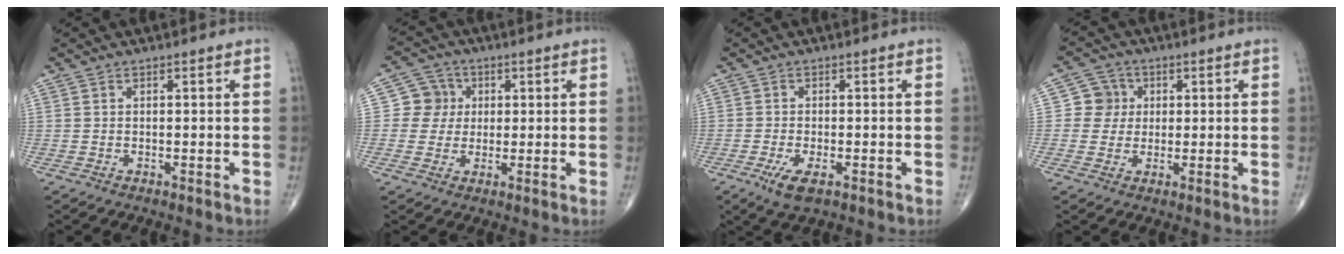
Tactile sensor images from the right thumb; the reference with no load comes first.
{"total": 5.7, "force": [0.8, 5.5, 0.9], "torque": [0.020, 0.008, 0.006]}
{"total": 4.5, "force": [-2.1, 1.8, 3.5], "torque": [-0.068, -0.006, -0.035]}
{"total": 5.0, "force": [0.7, 4.8, 0.8], "torque": [0.020, 0.007, 0.005]}